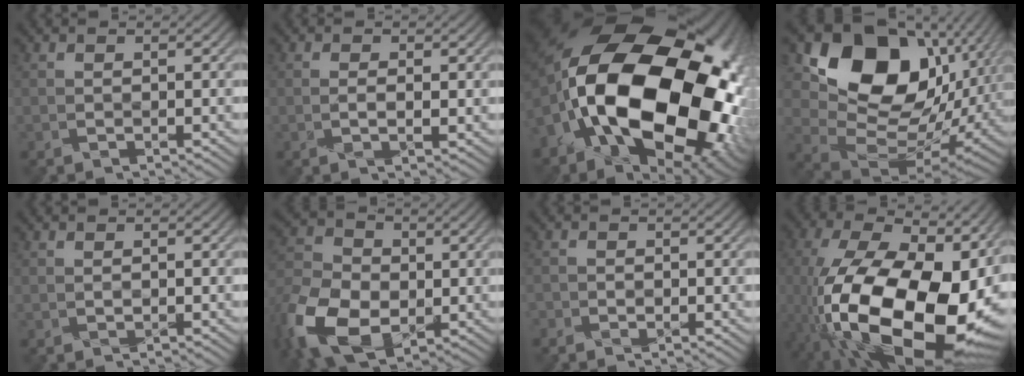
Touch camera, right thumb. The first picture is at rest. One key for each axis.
{"total": 1.6, "fx": -0.1, "fy": 0.6, "fz": 1.5, "tx": -0.028, "ty": -0.001, "tz": 0.001}
{"total": 22.8, "fx": -3.4, "fy": 14.0, "fz": 17.7, "tx": -0.386, "ty": -0.044, "tz": -0.037}
{"total": 17.4, "fx": 6.3, "fy": 12.5, "fz": 10.3, "tx": -0.191, "ty": -0.005, "tz": 0.132}
{"total": 0.0}
{"total": 14.3, "fx": -4.3, "fy": 10.2, "fz": 9.1, "tx": -0.238, "ty": -0.036, "tz": -0.071}
{"total": 1.2, "fx": -1.0, "fy": 0.6, "fz": 0.4, "tx": -0.008, "ty": -0.003, "tz": -0.019}
{"total": 21.8, "fx": -6.0, "fy": 11.3, "fz": 17.7, "tx": -0.356, "ty": -0.048, "tz": -0.076}